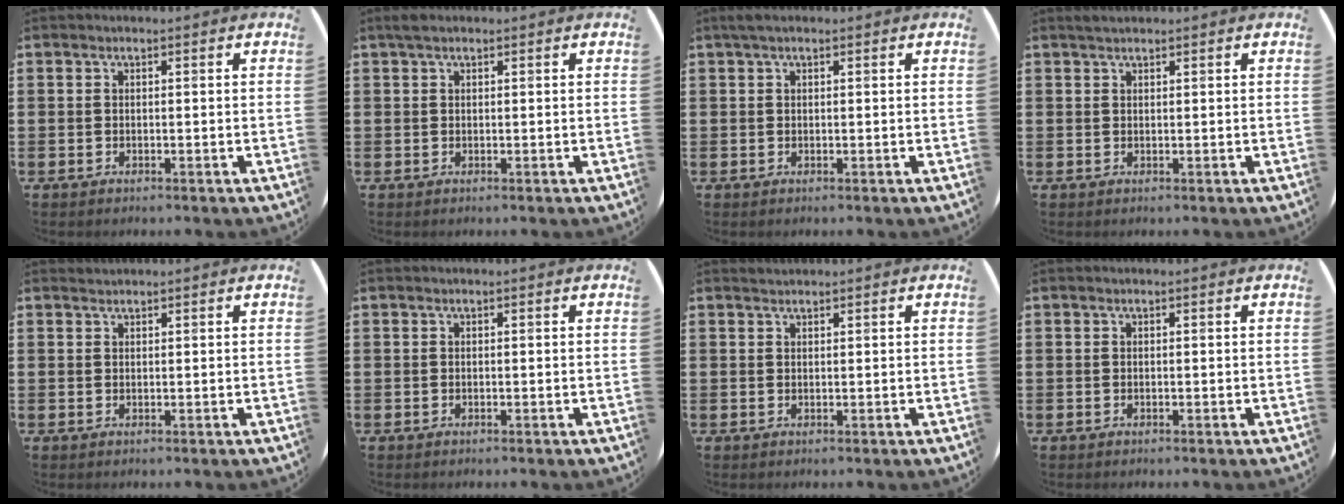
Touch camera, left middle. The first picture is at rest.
{"total": 1.1, "force": [0.8, 0.6, 0.6], "torque": [-0.005, 0.002, 0.012]}
{"total": 1.1, "force": [0.8, 0.5, 0.7], "torque": [-0.016, 0.005, 0.013]}
{"total": 0.9, "force": [0.9, 0.1, 0.1], "torque": [-0.003, 0.001, 0.016]}
{"total": 0.5, "force": [0.5, 0.0, -0.1], "torque": [0.001, 0.001, 0.010]}
{"total": 0.0}
{"total": 0.7, "force": [0.7, 0.0, -0.1], "torque": [0.001, 0.001, 0.013]}
{"total": 0.0}